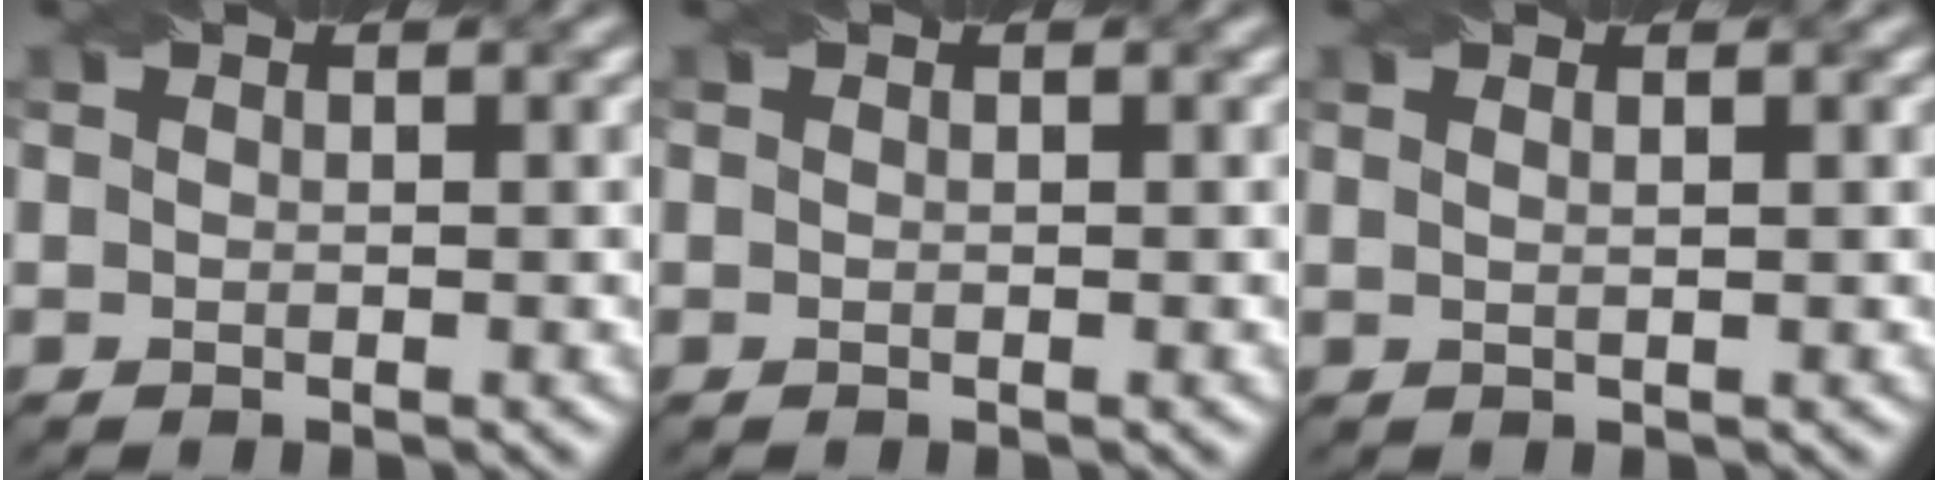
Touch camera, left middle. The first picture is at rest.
{"total": 0.0}
{"total": 2.9, "force": [1.3, 1.5, 2.1], "torque": [-0.008, 0.020, -0.012]}